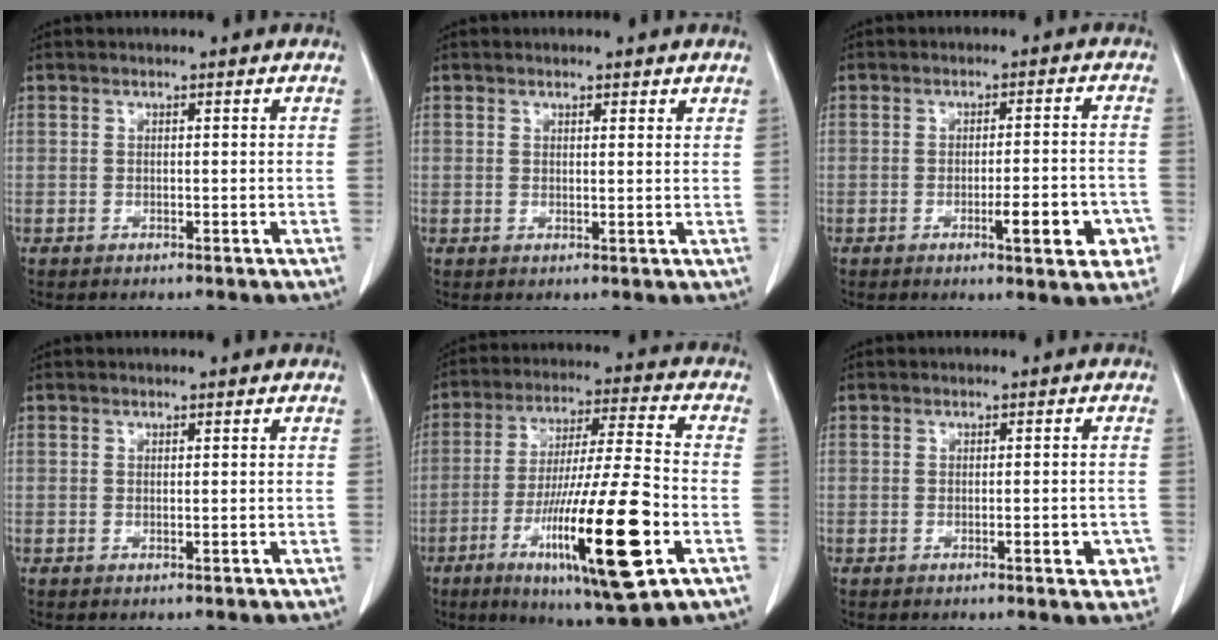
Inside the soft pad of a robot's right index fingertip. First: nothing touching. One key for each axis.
{"total": 1.9, "fx": 1.6, "fy": 0.5, "fz": 0.9, "tx": -0.015, "ty": -0.003, "tz": 0.022}
{"total": 7.5, "fx": -2.9, "fy": 1.4, "fz": 6.8, "tx": -0.085, "ty": 0.003, "tz": -0.033}
{"total": 0.0}
{"total": 20.6, "fx": -7.3, "fy": 1.3, "fz": 19.2, "tx": -0.341, "ty": -0.031, "tz": -0.121}
{"total": 3.4, "fx": -1.2, "fy": 1.0, "fz": 3.0, "tx": -0.037, "ty": 0.000, "tz": -0.013}